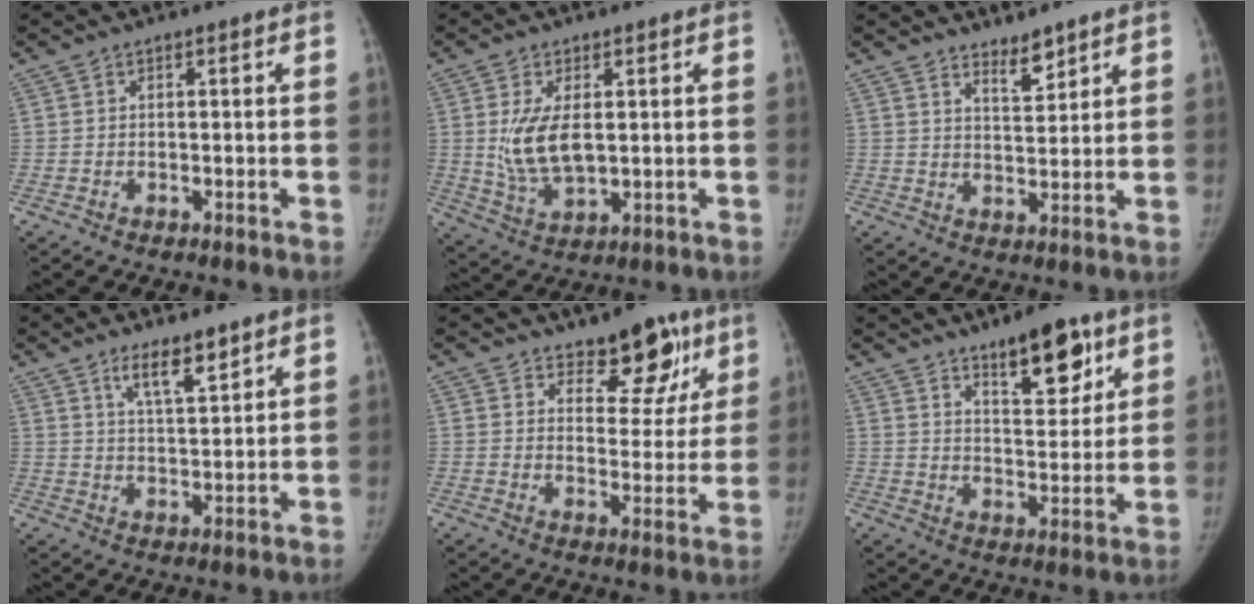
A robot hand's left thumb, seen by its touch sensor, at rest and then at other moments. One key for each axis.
{"total": 9.2, "fx": 1.3, "fy": 4.7, "fz": 7.9, "tx": -0.150, "ty": -0.016, "tz": 0.036}
{"total": 4.2, "fx": 3.6, "fy": 1.1, "fz": 1.9, "tx": -0.019, "ty": -0.035, "tz": 0.063}
{"total": 6.6, "fx": 4.6, "fy": 1.5, "fz": 4.5, "tx": -0.068, "ty": -0.033, "tz": 0.083}
{"total": 10.8, "fx": 7.2, "fy": 5.7, "fz": 5.7, "tx": -0.024, "ty": -0.042, "tz": 0.103}
{"total": 13.1, "fx": 8.4, "fy": 5.6, "fz": 8.4, "tx": -0.076, "ty": -0.050, "tz": 0.130}